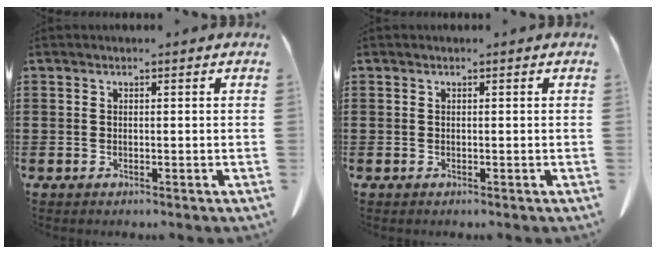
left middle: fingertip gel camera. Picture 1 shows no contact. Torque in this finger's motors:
{"motor_torque": [0.21, -0.05, -0.07, 0.00]}